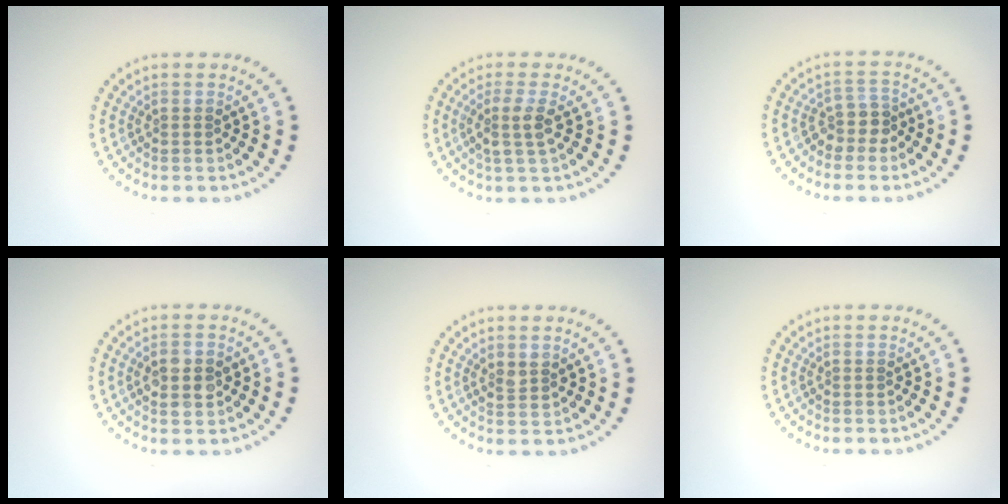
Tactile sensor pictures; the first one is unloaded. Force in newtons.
{"total": 2.2, "press": 1.9, "slide": 1.2}
{"total": 2.2, "press": 1.7, "slide": 1.5}
{"total": 2.8, "press": 2.8, "slide": 0.2}
{"total": 1.2, "press": 1.1, "slide": 0.5}
{"total": 0.0}